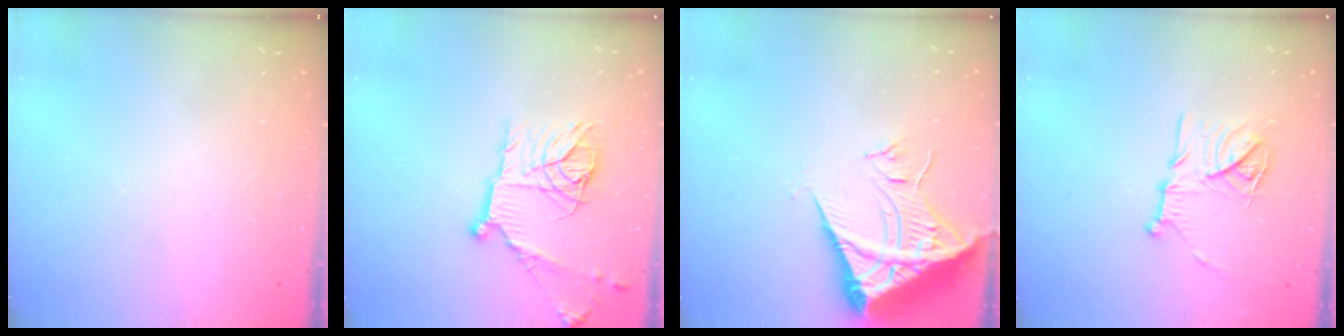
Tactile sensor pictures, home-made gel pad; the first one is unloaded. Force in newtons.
{"total": 16.6, "press": 16.6, "slide": 1.3}
{"total": 10.3, "press": 10.3, "slide": 1.2}
{"total": 14.9, "press": 14.8, "slide": 1.4}